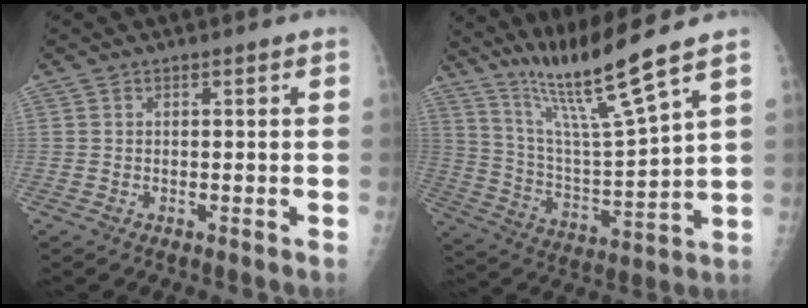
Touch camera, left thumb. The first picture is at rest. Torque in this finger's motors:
{"motor_torque": [0.29, 0.07, 0.38, -0.32, 0.23]}